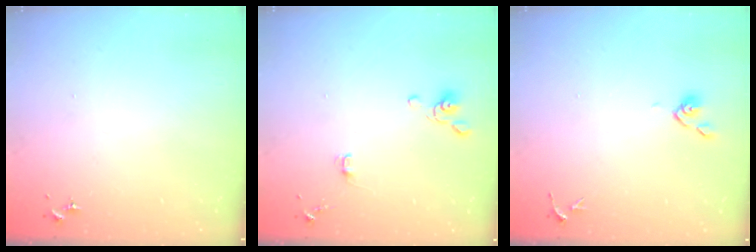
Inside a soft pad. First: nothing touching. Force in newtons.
{"total": 4.1, "press": 3.9, "slide": 1.4}
{"total": 3.8, "press": 3.7, "slide": 0.8}